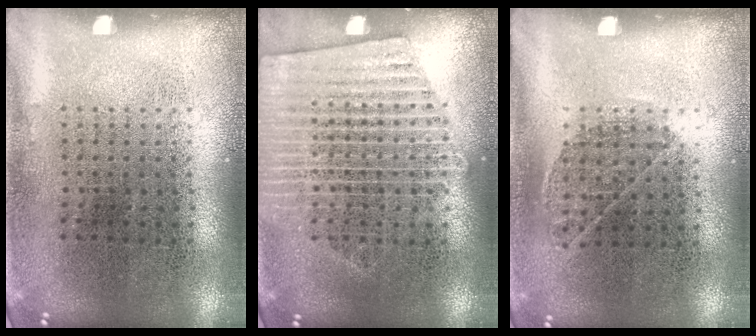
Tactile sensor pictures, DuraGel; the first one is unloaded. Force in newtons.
{"total": 1.8, "press": 1.8, "slide": 0.3}
{"total": 0.8, "press": 0.6, "slide": 0.6}